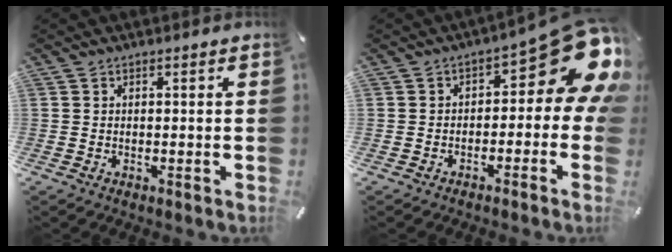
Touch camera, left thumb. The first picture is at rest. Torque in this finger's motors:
{"motor_torque": [2.33, 2.67, 0.52, -0.02, 0.06]}